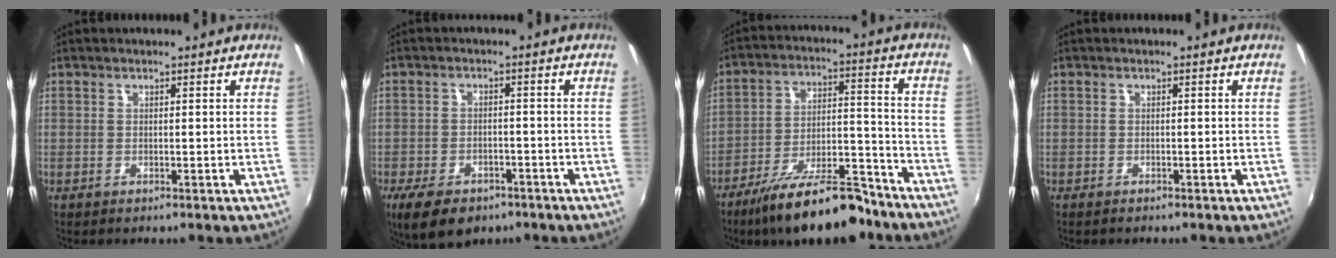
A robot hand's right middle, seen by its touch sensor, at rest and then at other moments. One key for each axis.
{"total": 10.3, "fx": -7.0, "fy": 5.3, "fz": 5.5, "tx": -0.126, "ty": -0.026, "tz": -0.112}
{"total": 18.8, "fx": -14.8, "fy": 5.3, "fz": 10.3, "tx": -0.184, "ty": -0.005, "tz": -0.228}
{"total": 1.0, "fx": -0.9, "fy": 0.4, "fz": 0.3, "tx": -0.008, "ty": -0.004, "tz": -0.015}